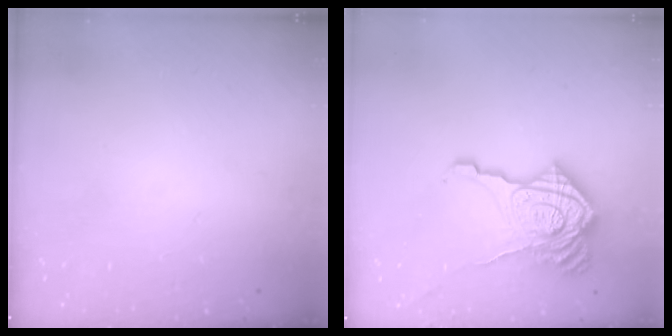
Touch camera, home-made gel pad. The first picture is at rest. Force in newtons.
{"total": 24.8, "press": 24.7, "slide": 1.8}